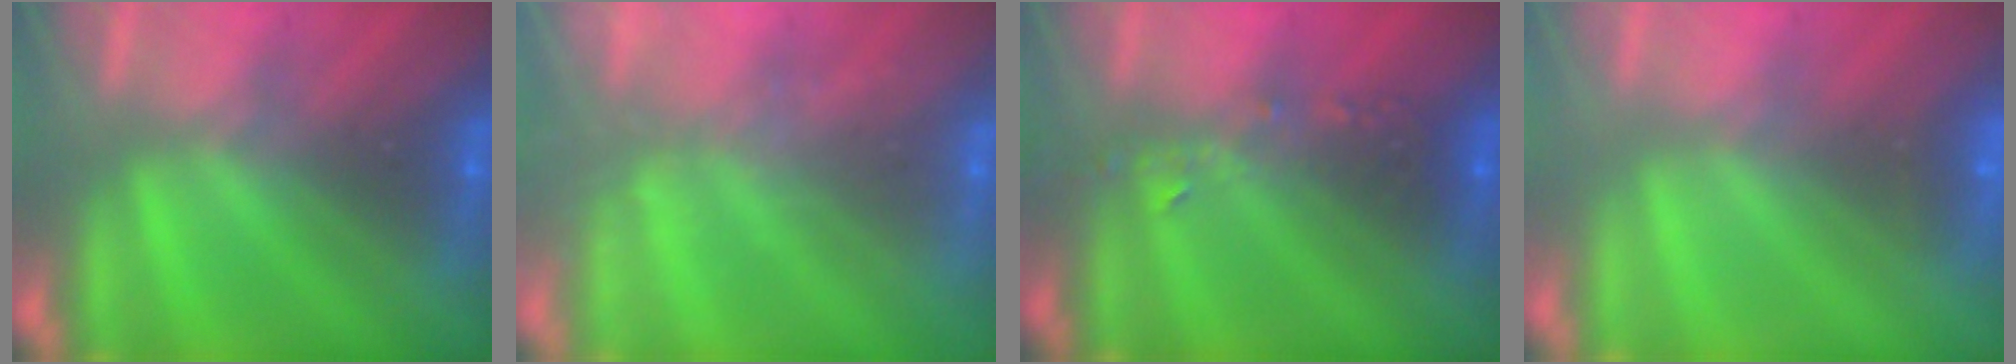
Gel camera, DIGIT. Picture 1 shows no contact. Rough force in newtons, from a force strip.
{"total": 1.6}
{"total": 2.4}
{"total": 1.9}